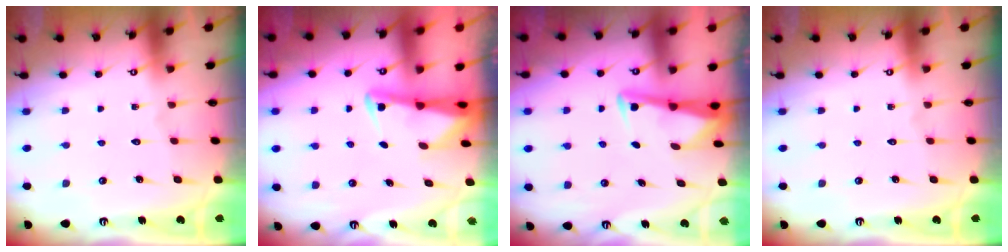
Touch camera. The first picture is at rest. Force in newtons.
{"total": 2.5, "press": 2.5, "slide": 0.2}
{"total": 3.1, "press": 3.1, "slide": 0.3}
{"total": 0.0}